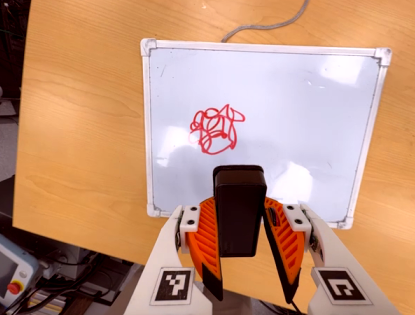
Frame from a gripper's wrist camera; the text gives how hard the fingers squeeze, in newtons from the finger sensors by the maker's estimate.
{"total": 5.9, "left": 5.1, "right": 6.6}